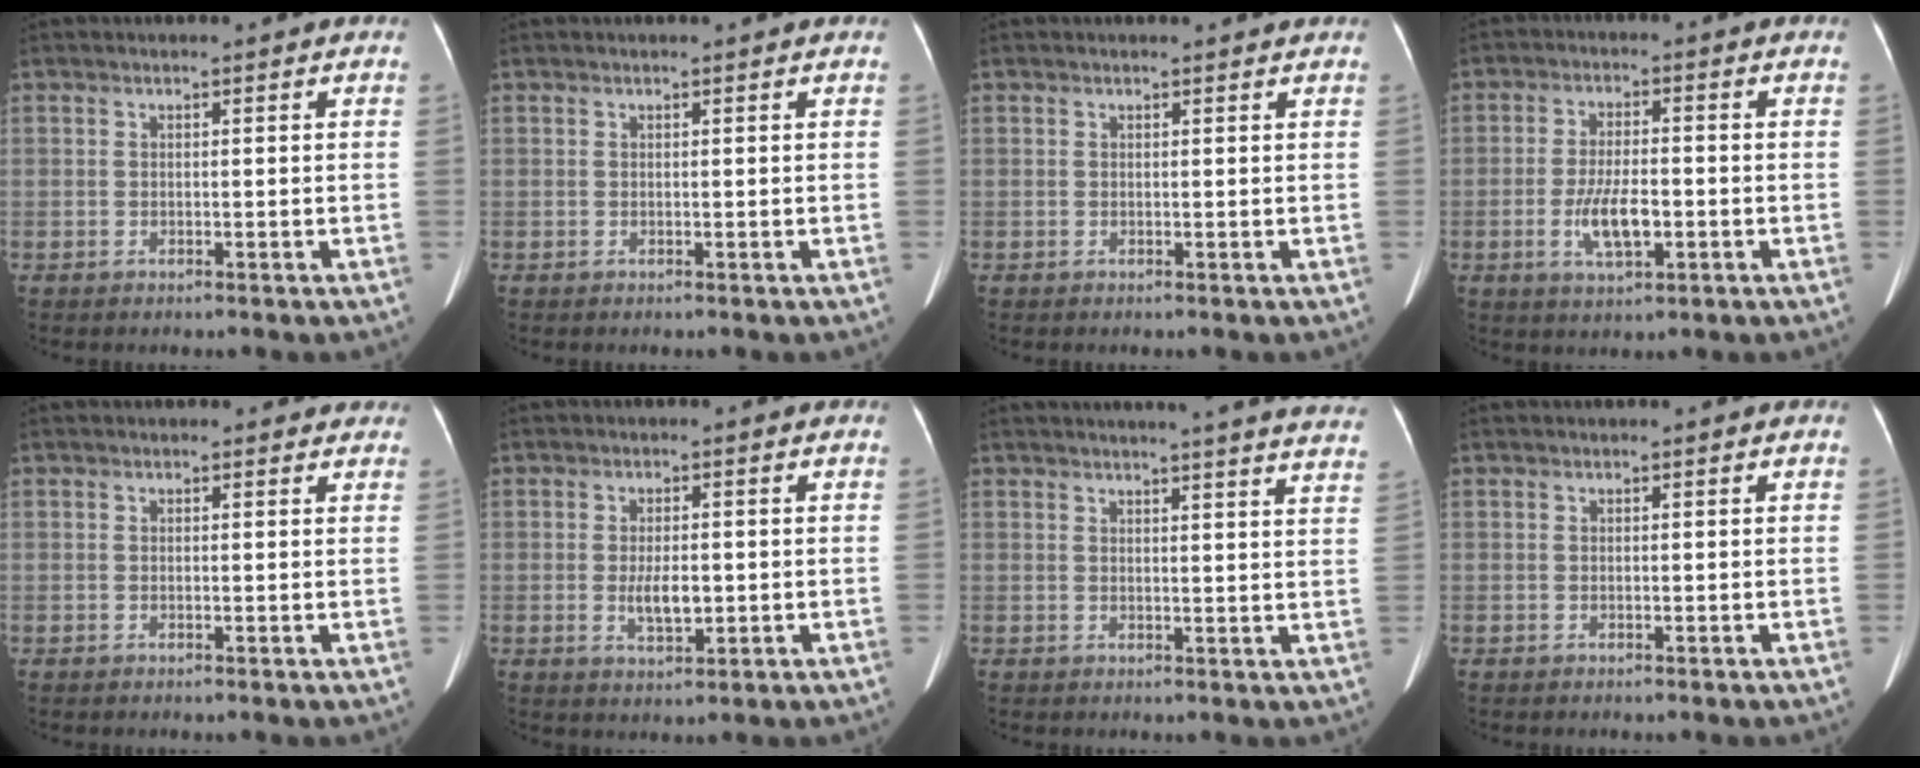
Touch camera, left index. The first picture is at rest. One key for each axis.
{"total": 0.6, "fx": 0.5, "fy": 0.0, "fz": 0.1, "tx": -0.004, "ty": 0.001, "tz": 0.009}
{"total": 1.1, "fx": 1.1, "fy": 0.0, "fz": 0.0, "tx": -0.010, "ty": 0.001, "tz": 0.010}
{"total": 6.3, "fx": -1.8, "fy": 2.0, "fz": 5.7, "tx": -0.114, "ty": -0.002, "tz": -0.028}
{"total": 2.3, "fx": 2.0, "fy": 1.1, "fz": 0.3, "tx": 0.003, "ty": 0.000, "tz": 0.008}
{"total": 4.1, "fx": -0.5, "fy": 1.6, "fz": 3.7, "tx": -0.071, "ty": -0.004, "tz": -0.004}
{"total": 19.1, "fx": 17.7, "fy": 0.1, "fz": 7.0, "tx": -0.087, "ty": -0.049, "tz": 0.193}
{"total": 0.0}